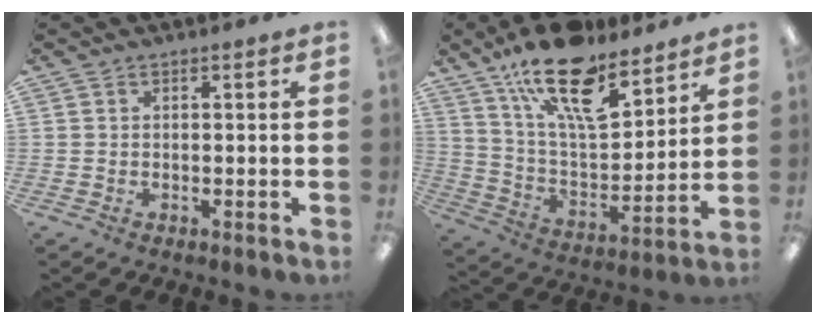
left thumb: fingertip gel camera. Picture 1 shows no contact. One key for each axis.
{"total": 20.4, "fx": 14.1, "fy": 8.0, "fz": 12.4, "tx": -0.205, "ty": -0.084, "tz": 0.245}